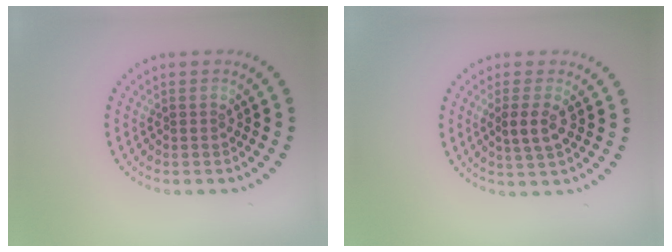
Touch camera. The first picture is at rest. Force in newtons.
{"total": 2.3, "press": 2.2, "slide": 0.8}